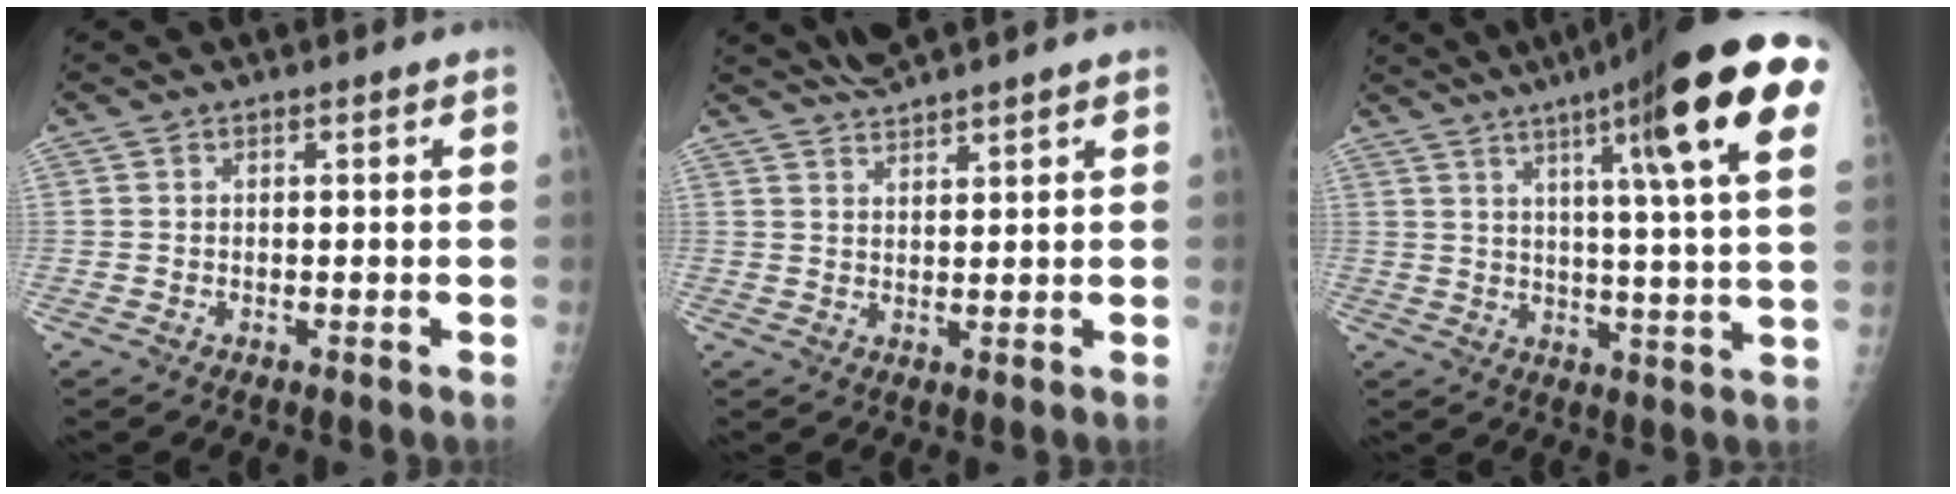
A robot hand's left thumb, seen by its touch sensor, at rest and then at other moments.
{"total": 4.5, "force": [4.3, -0.1, 1.6], "torque": [-0.029, 0.001, 0.083]}
{"total": 24.0, "force": [11.2, 2.8, 21.0], "torque": [-0.295, -0.018, 0.147]}